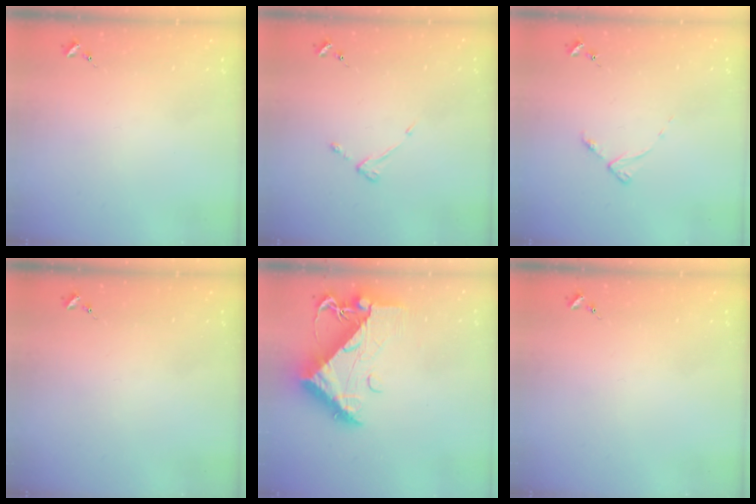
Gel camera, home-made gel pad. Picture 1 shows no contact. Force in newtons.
{"total": 3.5, "press": 3.4, "slide": 0.5}
{"total": 4.4, "press": 4.3, "slide": 0.7}
{"total": 0.0}
{"total": 13.2, "press": 13.2, "slide": 1.4}
{"total": 0.0}